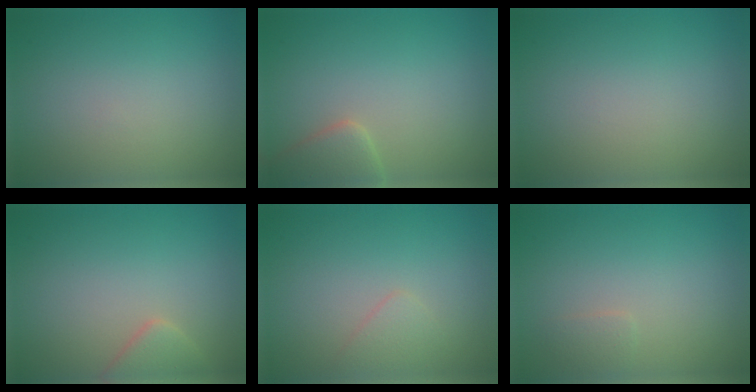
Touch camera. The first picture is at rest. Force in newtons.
{"total": 3.0, "press": 3.0, "slide": 0.2}
{"total": 0.0}
{"total": 2.3, "press": 2.3, "slide": 0.2}
{"total": 1.2, "press": 1.2, "slide": 0.1}
{"total": 0.9, "press": 0.9, "slide": 0.1}